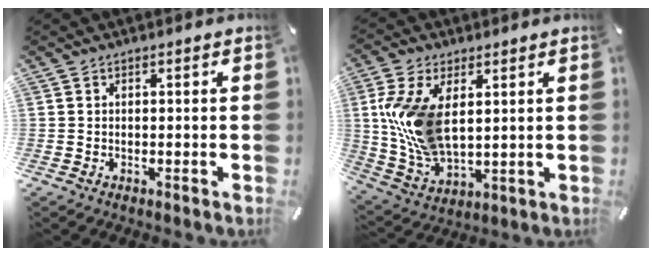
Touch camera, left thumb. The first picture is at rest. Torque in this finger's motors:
{"motor_torque": [2.06, 2.95, 0.89, 0.39, 0.26]}